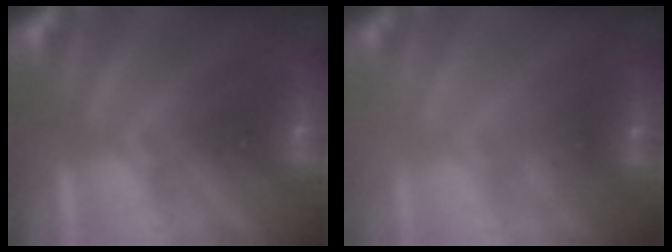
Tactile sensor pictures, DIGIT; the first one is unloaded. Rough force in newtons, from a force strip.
{"total": 2.1}